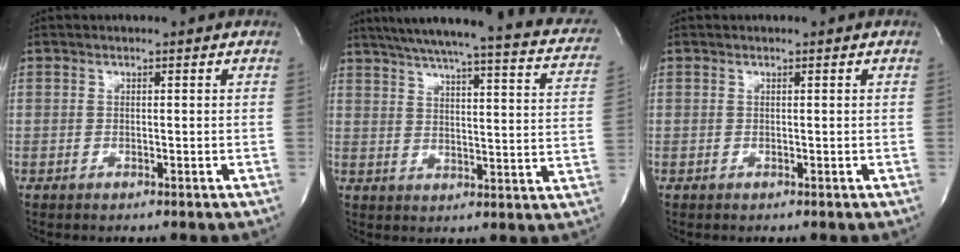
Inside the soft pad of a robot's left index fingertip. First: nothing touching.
{"total": 26.6, "force": [22.5, 3.3, 13.9], "torque": [-0.202, -0.016, 0.267]}
{"total": 0.0}